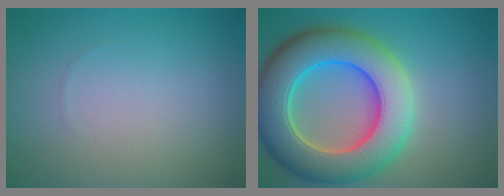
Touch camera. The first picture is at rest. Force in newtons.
{"total": 11.3, "press": 11.3, "slide": 0.8}